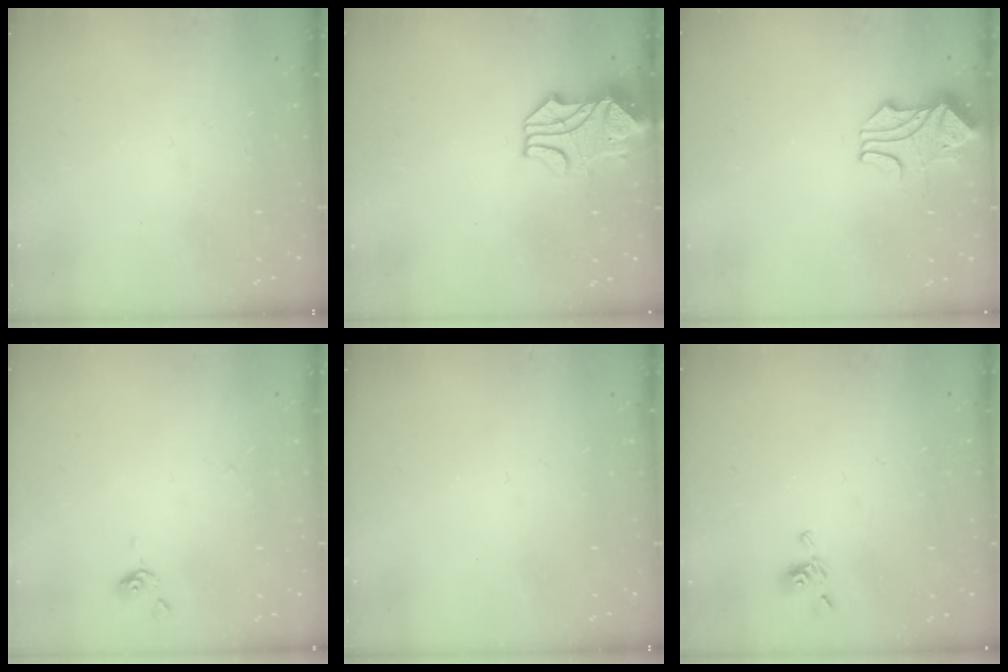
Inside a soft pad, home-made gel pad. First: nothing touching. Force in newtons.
{"total": 2.1, "press": 1.8, "slide": 1.1}
{"total": 1.7, "press": 1.3, "slide": 1.1}
{"total": 0.0}
{"total": 0.0}
{"total": 5.7, "press": 5.7, "slide": 0.0}